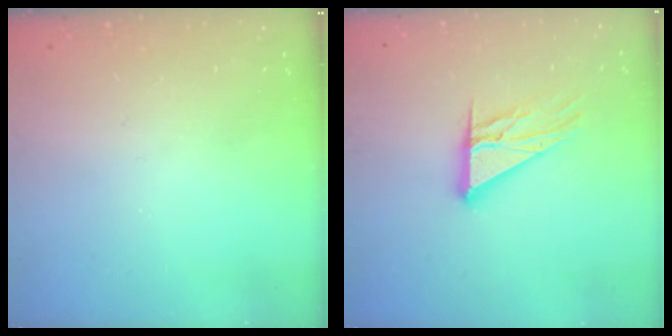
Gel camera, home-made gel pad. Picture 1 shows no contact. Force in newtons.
{"total": 11.7, "press": 11.7, "slide": 0.9}